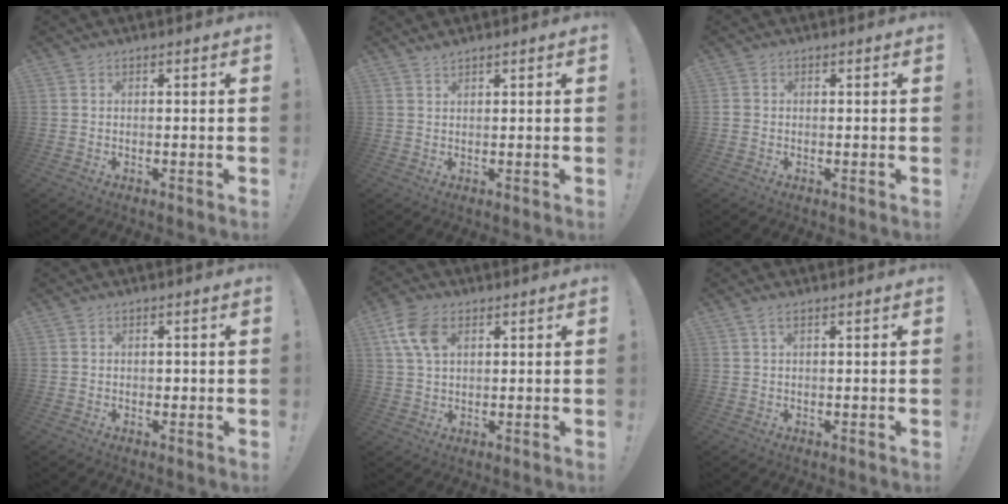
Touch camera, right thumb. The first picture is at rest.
{"total": 1.4, "force": [1.3, 0.1, 0.5], "torque": [-0.006, -0.006, 0.023]}
{"total": 0.9, "force": [-0.3, 0.8, 0.4], "torque": [-0.010, 0.004, -0.004]}
{"total": 0.8, "force": [-0.3, 0.8, 0.3], "torque": [-0.008, 0.004, -0.004]}
{"total": 9.2, "force": [3.5, 5.7, 6.3], "torque": [-0.132, 0.002, 0.069]}
{"total": 1.6, "force": [0.8, 0.3, 1.3], "torque": [-0.025, -0.002, 0.014]}